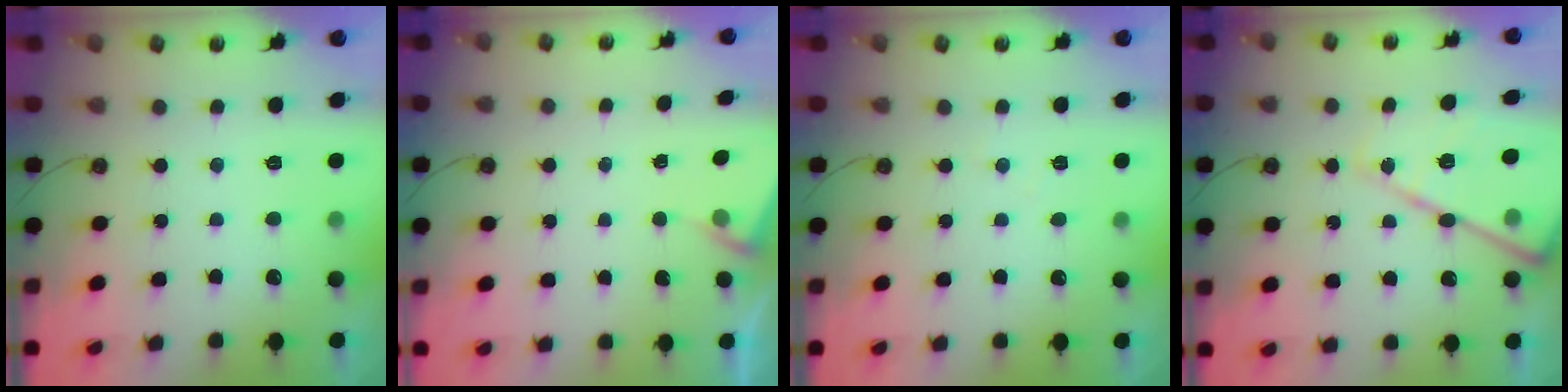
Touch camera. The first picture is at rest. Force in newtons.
{"total": 2.6, "press": 2.6, "slide": 0.4}
{"total": 3.7, "press": 3.7, "slide": 0.6}
{"total": 19.0, "press": 18.9, "slide": 1.7}